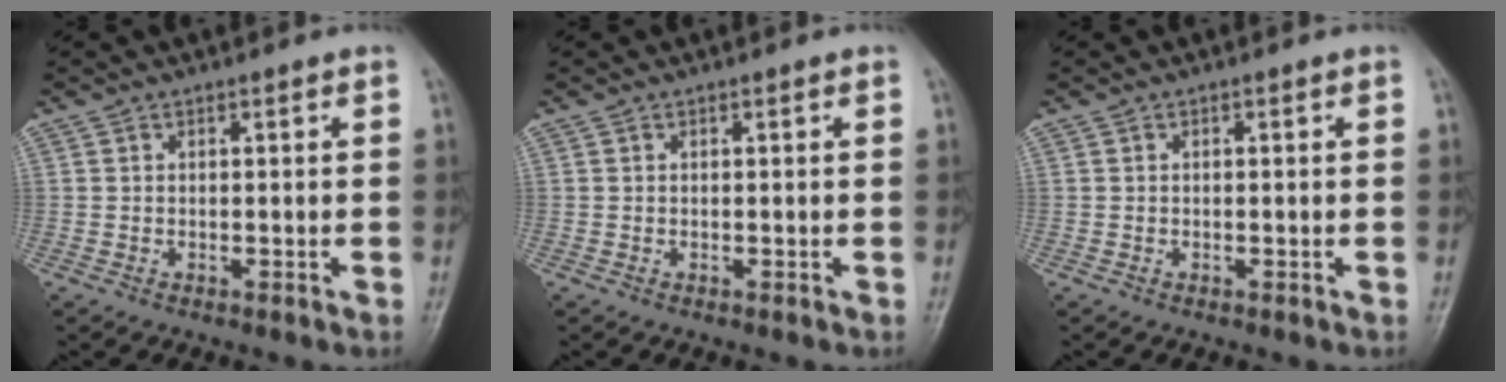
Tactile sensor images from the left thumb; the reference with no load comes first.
{"total": 0.0}
{"total": 0.0}